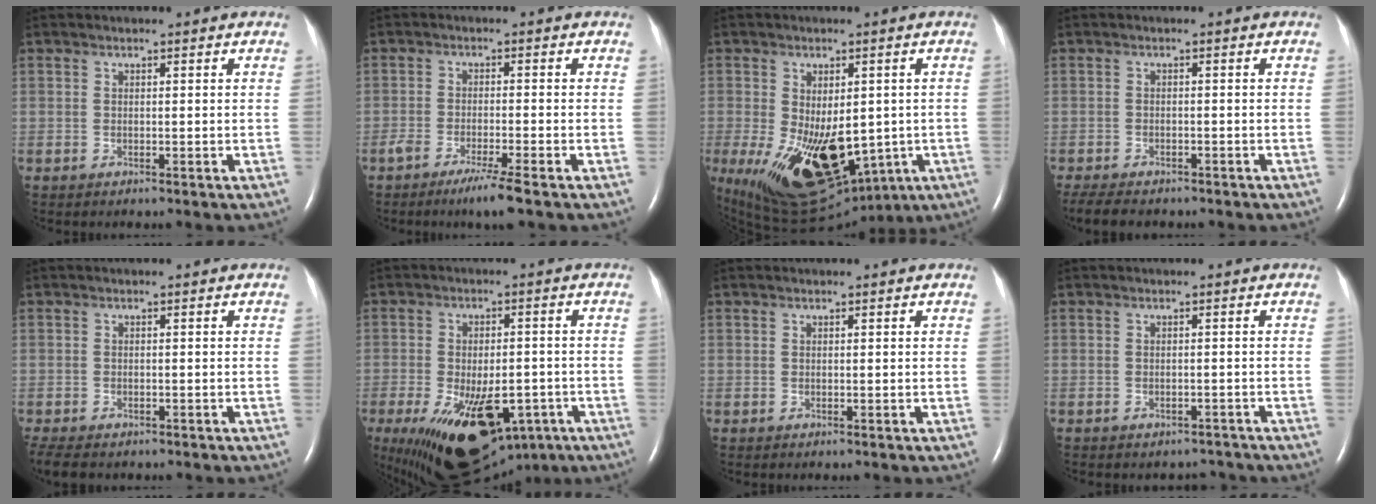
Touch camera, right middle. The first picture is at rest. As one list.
[{"total": 4.8, "force": [-3.3, -0.4, 3.5], "torque": [-0.065, -0.013, -0.061]}, {"total": 22.2, "force": [-7.0, 11.9, 17.4], "torque": [-0.284, -0.031, -0.077]}, {"total": 6.8, "force": [-5.7, 2.1, 3.0], "torque": [-0.054, -0.011, -0.083]}, {"total": 6.4, "force": [-5.1, 2.5, 3.0], "torque": [-0.056, -0.013, -0.075]}, {"total": 20.1, "force": [-9.9, 10.5, 14.0], "torque": [-0.245, -0.019, -0.133]}, {"total": 0.0}, {"total": 3.4, "force": [-3.0, 1.5, 0.2], "torque": [-0.001, 0.005, -0.036]}]